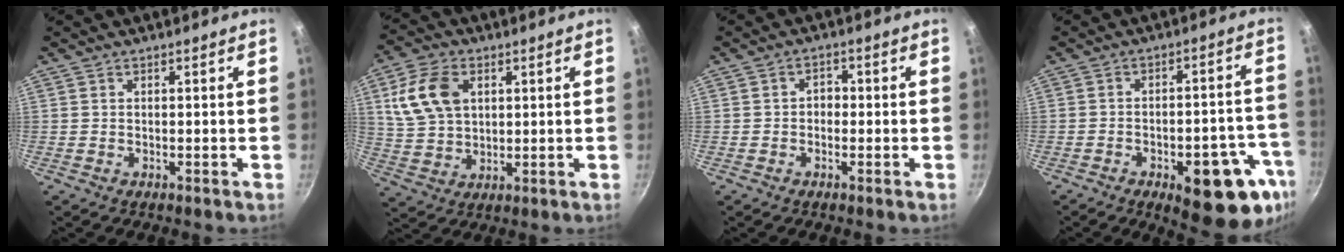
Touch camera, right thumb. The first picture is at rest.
{"total": 11.9, "force": [3.6, 8.1, 7.9], "torque": [-0.136, -0.001, 0.075]}
{"total": 2.4, "force": [-0.5, 2.0, 1.3], "torque": [-0.006, 0.009, -0.011]}
{"total": 17.7, "force": [-8.0, 7.3, 14.0], "torque": [-0.122, 0.031, -0.099]}